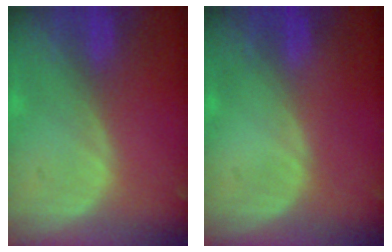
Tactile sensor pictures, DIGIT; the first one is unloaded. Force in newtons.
{"total": 0.0}